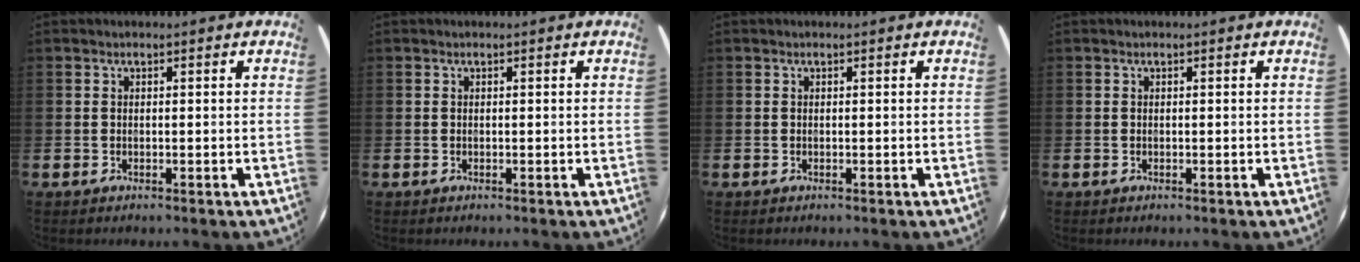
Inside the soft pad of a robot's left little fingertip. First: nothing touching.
{"total": 0.0}
{"total": 0.0}
{"total": 0.0}